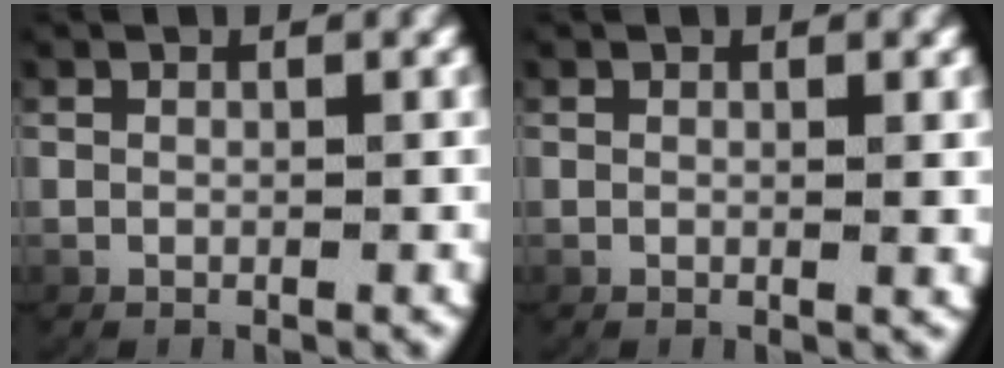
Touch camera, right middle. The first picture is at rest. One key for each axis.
{"total": 0.6, "fx": 0.2, "fy": -0.2, "fz": 0.6, "tx": -0.011, "ty": -0.009, "tz": 0.007}